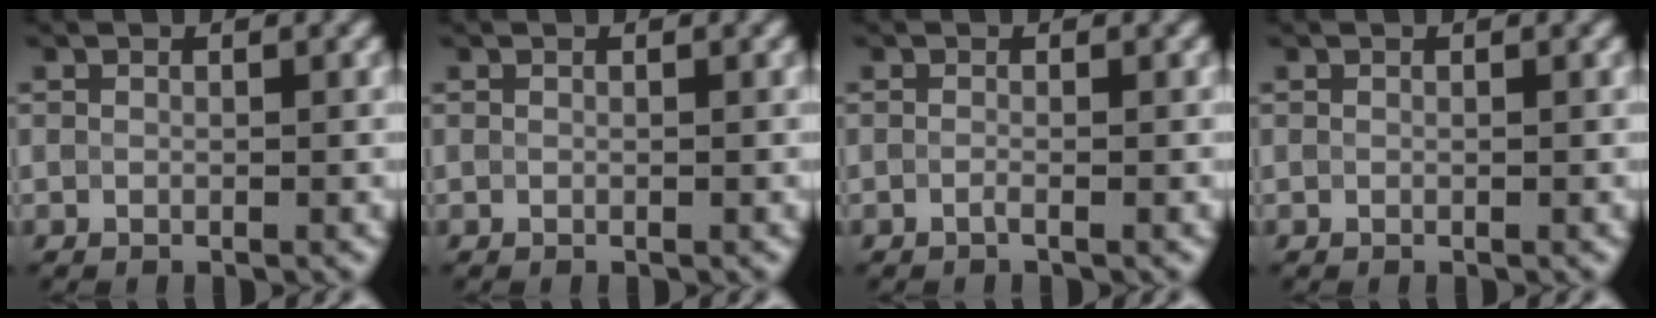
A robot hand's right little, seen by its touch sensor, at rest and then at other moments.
{"total": 0.0}
{"total": 0.8, "force": [-0.8, 0.0, 0.0], "torque": [0.001, -0.008, -0.016]}
{"total": 0.0}